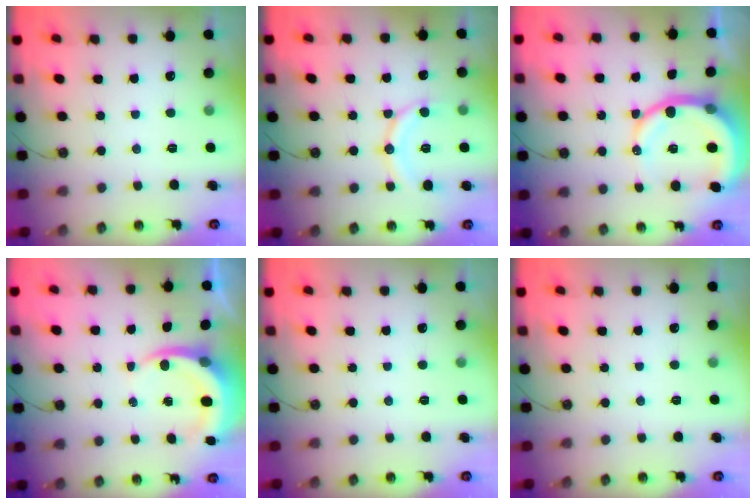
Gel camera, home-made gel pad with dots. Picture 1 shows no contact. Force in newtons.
{"total": 12.3, "press": 12.2, "slide": 1.2}
{"total": 13.2, "press": 13.1, "slide": 1.7}
{"total": 5.5, "press": 5.5, "slide": 0.5}
{"total": 0.0}
{"total": 0.0}